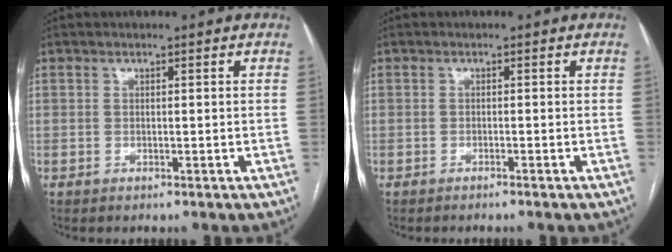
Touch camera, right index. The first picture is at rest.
{"total": 1.6, "force": [-1.3, -0.3, 0.8], "torque": [-0.010, 0.003, -0.017]}